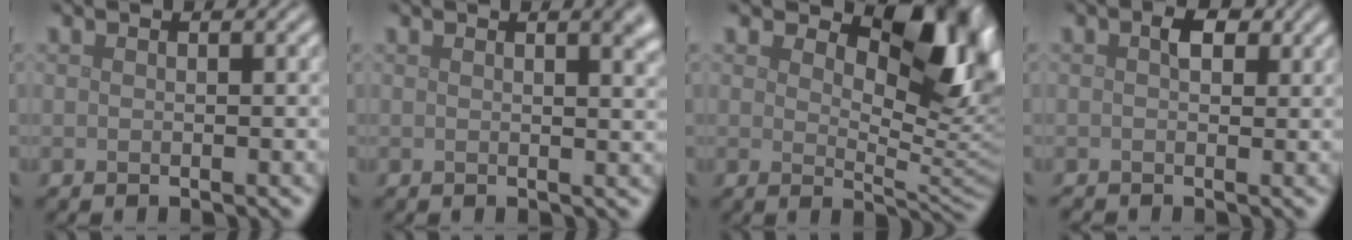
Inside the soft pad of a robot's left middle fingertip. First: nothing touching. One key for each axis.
{"total": 3.6, "fx": 1.8, "fy": 1.5, "fz": 2.8, "tx": -0.015, "ty": 0.009, "tz": 0.021}
{"total": 9.4, "fx": 4.3, "fy": 4.4, "fz": 7.0, "tx": -0.090, "ty": -0.009, "tz": 0.064}
{"total": 1.7, "fx": 0.1, "fy": 1.1, "fz": 1.3, "tx": -0.021, "ty": 0.002, "tz": 0.000}